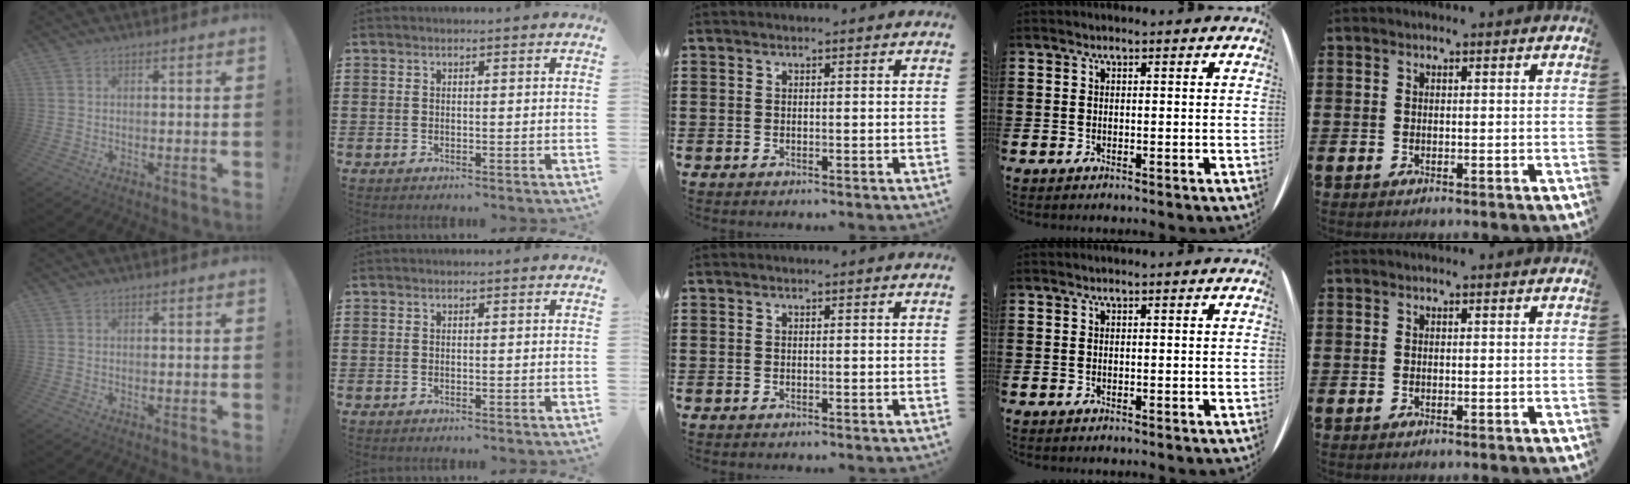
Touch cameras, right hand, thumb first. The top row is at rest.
{}